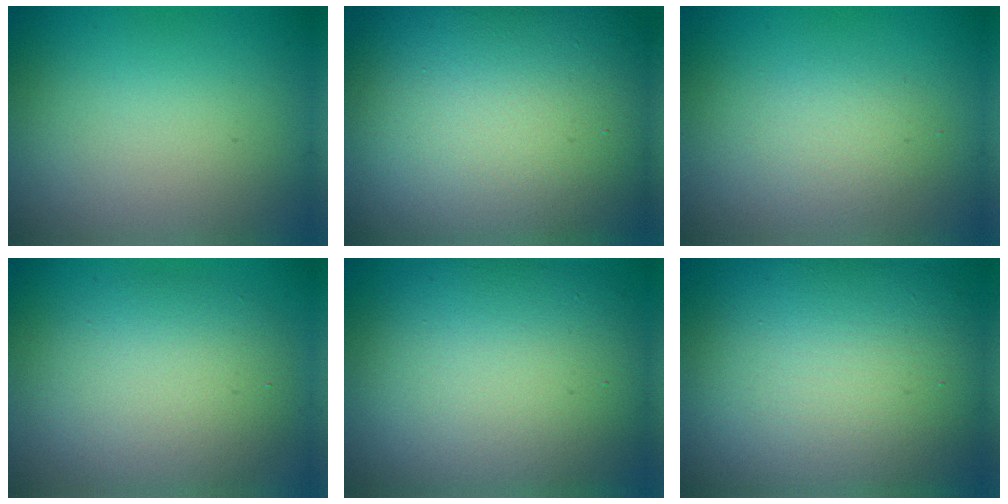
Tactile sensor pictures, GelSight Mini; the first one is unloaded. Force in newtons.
{"total": 20.7, "press": 20.7, "slide": 1.2}
{"total": 1.8, "press": 1.8, "slide": 0.0}
{"total": 6.0, "press": 6.0, "slide": 0.4}
{"total": 12.9, "press": 12.9, "slide": 1.1}
{"total": 13.9, "press": 13.9, "slide": 0.8}